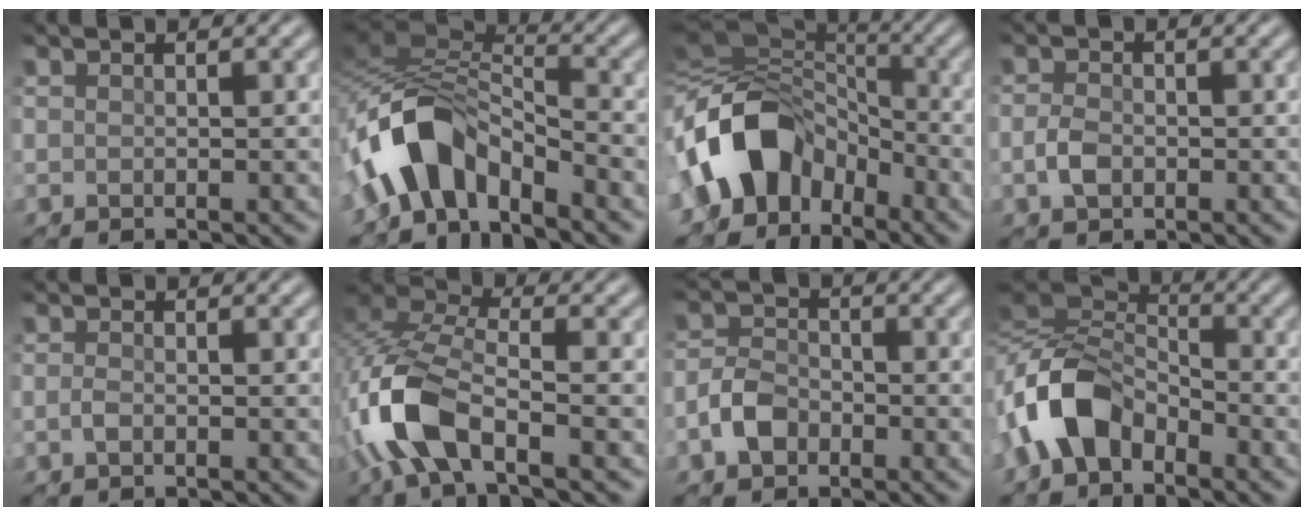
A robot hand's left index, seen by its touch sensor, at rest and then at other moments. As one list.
[{"total": 6.9, "force": [-4.7, 2.7, 4.2], "torque": [-0.072, 0.010, -0.096]}, {"total": 10.5, "force": [-4.4, 7.1, 6.4], "torque": [-0.126, 0.006, -0.091]}, {"total": 1.6, "force": [-0.9, 0.8, 1.1], "torque": [-0.030, 0.001, -0.020]}, {"total": 0.7, "force": [-0.6, -0.1, 0.4], "torque": [-0.016, 0.000, -0.013]}, {"total": 8.4, "force": [-4.0, 2.9, 6.8], "torque": [-0.174, 0.003, -0.091]}, {"total": 2.9, "force": [-2.1, 1.5, 1.4], "torque": [-0.037, 0.006, -0.044]}, {"total": 6.5, "force": [-3.4, 3.7, 4.2], "torque": [-0.090, 0.009, -0.081]}]